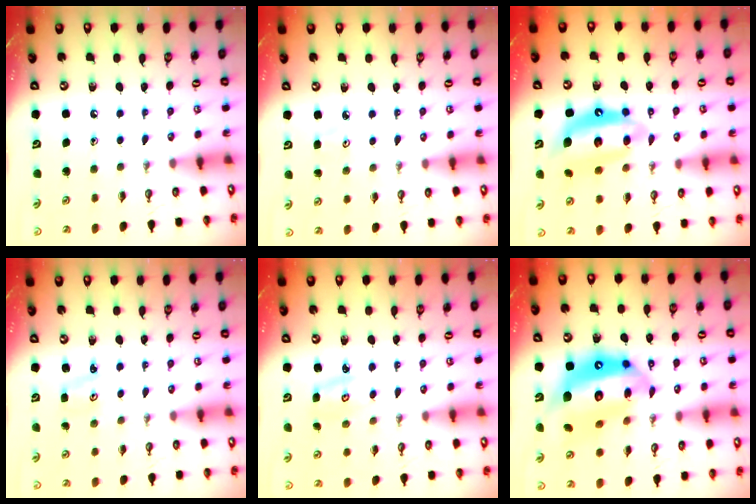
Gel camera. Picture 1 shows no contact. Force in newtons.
{"total": 2.8, "press": 2.8, "slide": 0.4}
{"total": 12.2, "press": 12.1, "slide": 0.9}
{"total": 2.0, "press": 2.0, "slide": 0.3}
{"total": 2.6, "press": 2.6, "slide": 0.3}
{"total": 20.5, "press": 20.4, "slide": 2.1}